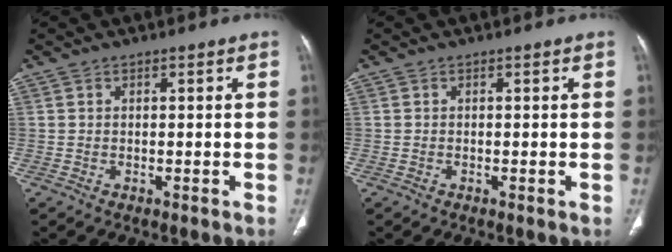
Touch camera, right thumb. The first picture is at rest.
{"total": 0.0}